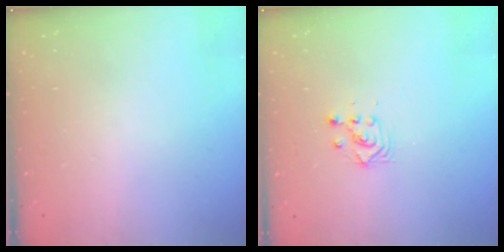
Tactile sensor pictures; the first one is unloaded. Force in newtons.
{"total": 2.8, "press": 2.8, "slide": 0.2}